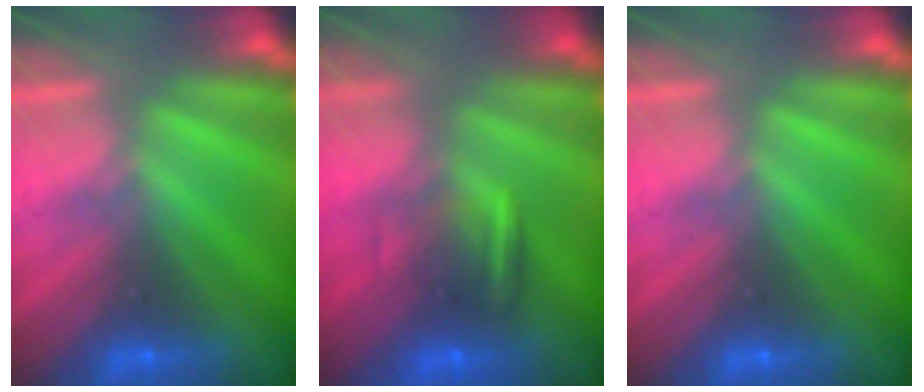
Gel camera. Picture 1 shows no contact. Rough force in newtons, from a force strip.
{"total": 6.4}
{"total": 0.0}